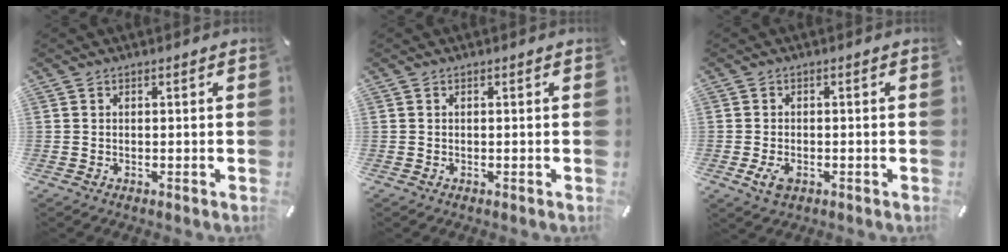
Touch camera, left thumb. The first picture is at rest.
{"total": 0.0}
{"total": 3.2, "force": [-1.3, 2.2, 2.0], "torque": [-0.055, -0.002, -0.028]}